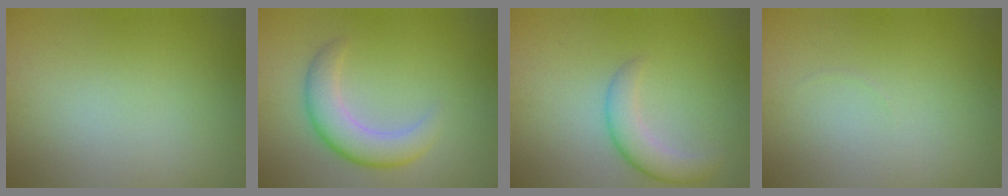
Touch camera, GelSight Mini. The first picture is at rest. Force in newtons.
{"total": 4.1, "press": 4.1, "slide": 0.1}
{"total": 3.0, "press": 3.0, "slide": 0.1}
{"total": 0.0}